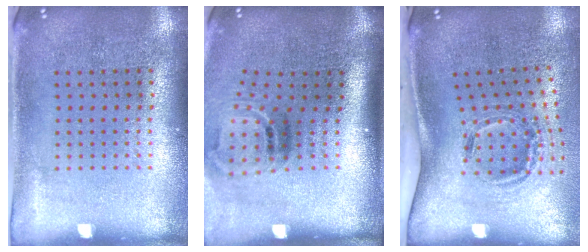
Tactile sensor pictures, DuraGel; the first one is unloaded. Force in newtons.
{"total": 1.9, "press": 1.2, "slide": 1.5}
{"total": 1.6, "press": 1.1, "slide": 1.1}